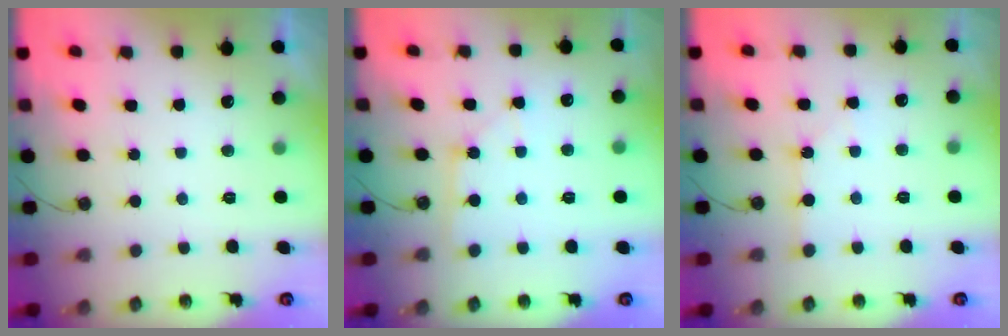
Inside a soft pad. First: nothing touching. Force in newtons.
{"total": 2.0, "press": 2.0, "slide": 0.3}
{"total": 1.8, "press": 1.8, "slide": 0.3}